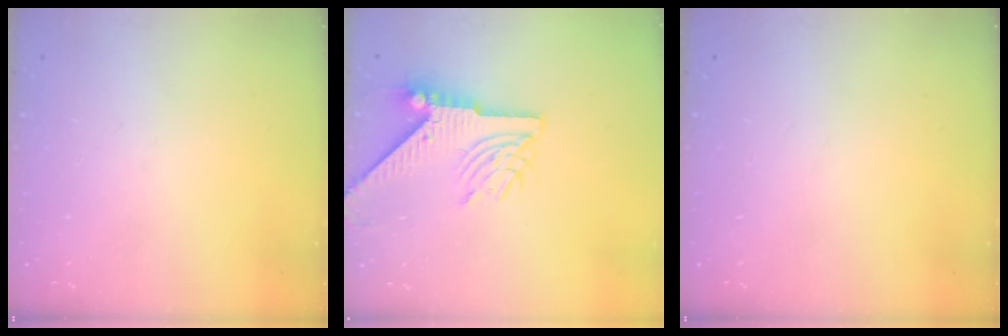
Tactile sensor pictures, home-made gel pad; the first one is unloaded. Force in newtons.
{"total": 8.2, "press": 8.1, "slide": 1.1}
{"total": 0.0}